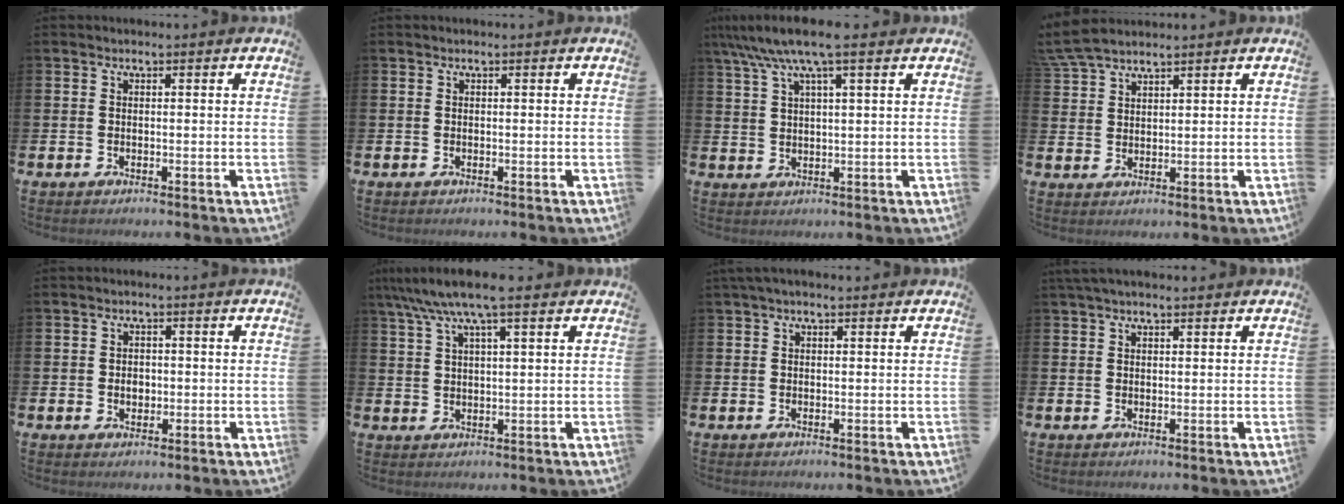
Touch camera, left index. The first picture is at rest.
{"total": 0.0}
{"total": 6.8, "force": [5.0, 0.9, 4.5], "torque": [-0.098, -0.007, 0.089]}
{"total": 4.9, "force": [4.6, 1.0, 1.5], "torque": [-0.036, -0.014, 0.085]}
{"total": 1.9, "force": [-0.1, 1.5, 1.1], "torque": [-0.006, 0.001, -0.008]}
{"total": 7.1, "force": [5.4, 1.2, 4.5], "torque": [-0.091, -0.012, 0.096]}
{"total": 1.1, "force": [0.7, 0.3, 0.8], "torque": [-0.008, 0.001, 0.010]}
{"total": 1.9, "force": [1.6, 0.4, 0.9], "torque": [-0.013, 0.002, 0.027]}